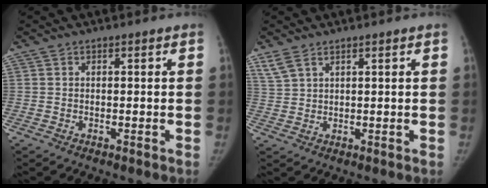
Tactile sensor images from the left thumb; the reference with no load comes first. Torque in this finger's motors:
{"motor_torque": [1.65, 0.93, 1.56, -1.21, 0.42]}